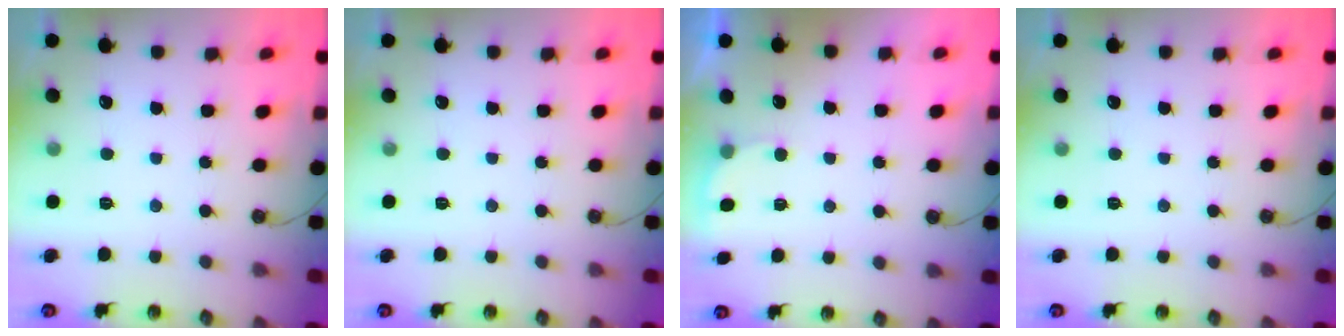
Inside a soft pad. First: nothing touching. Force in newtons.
{"total": 0.0}
{"total": 3.0, "press": 2.9, "slide": 0.8}
{"total": 0.0}